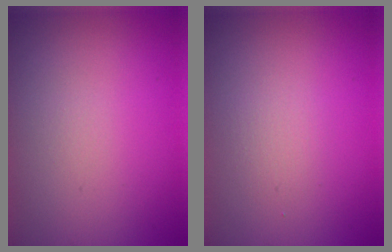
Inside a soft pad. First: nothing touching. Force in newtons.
{"total": 1.1, "press": 1.1, "slide": 0.1}